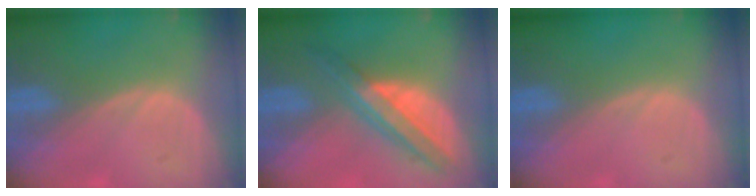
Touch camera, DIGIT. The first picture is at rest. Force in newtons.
{"total": 8.0, "press": 6.7, "slide": 4.4}
{"total": 0.0}